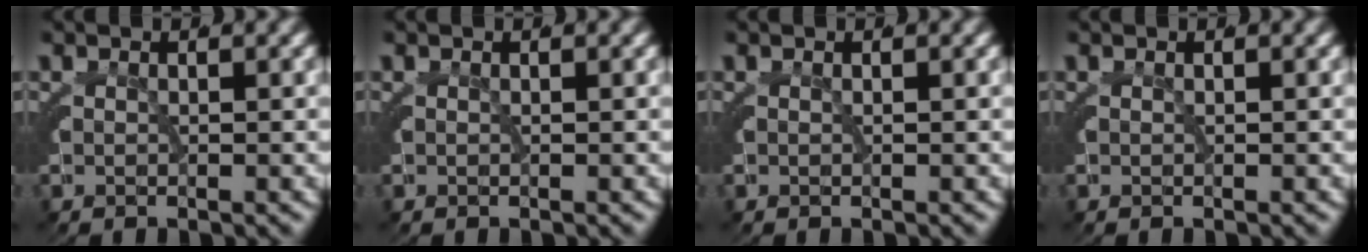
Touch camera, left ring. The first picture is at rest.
{"total": 0.0}
{"total": 0.0}
{"total": 0.0}